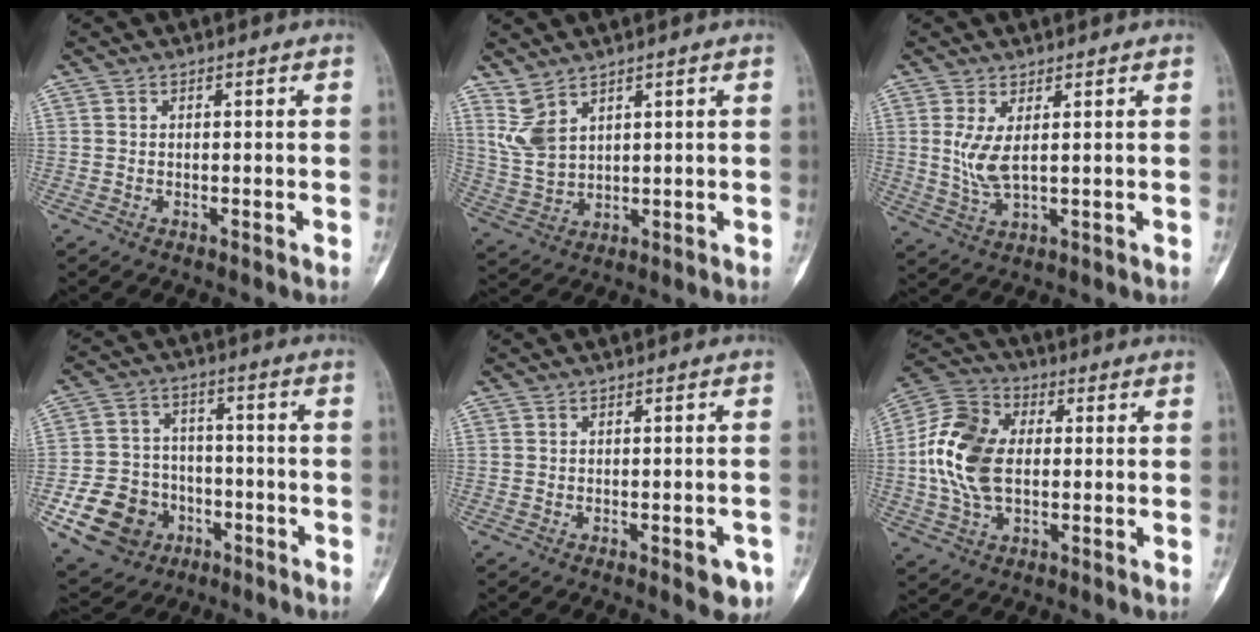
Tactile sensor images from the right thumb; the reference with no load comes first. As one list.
[{"total": 6.2, "force": [4.2, 2.8, 3.6], "torque": [-0.072, -0.021, 0.104]}, {"total": 5.3, "force": [1.3, 1.8, 4.8], "torque": [-0.111, -0.016, 0.035]}, {"total": 14.3, "force": [-5.6, 11.9, 5.5], "torque": [-0.082, 0.040, -0.082]}, {"total": 3.4, "force": [-1.5, 1.5, 2.7], "torque": [-0.014, 0.010, -0.011]}, {"total": 14.7, "force": [0.6, 9.3, 11.3], "torque": [-0.223, 0.017, 0.006]}]